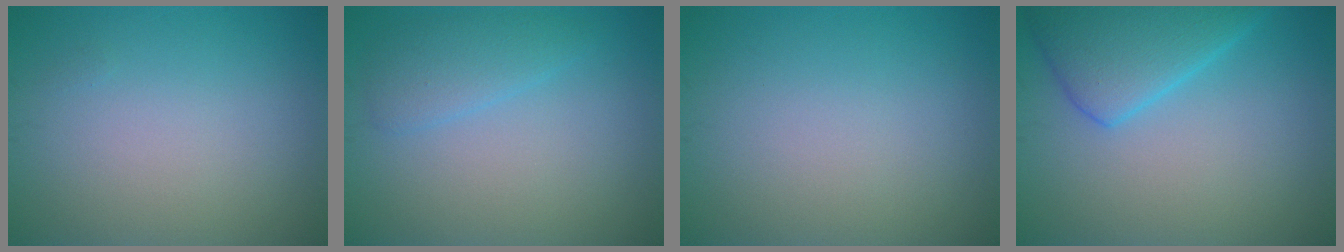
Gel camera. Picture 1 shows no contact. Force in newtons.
{"total": 2.3, "press": 2.3, "slide": 0.0}
{"total": 0.0}
{"total": 5.4, "press": 5.4, "slide": 0.3}